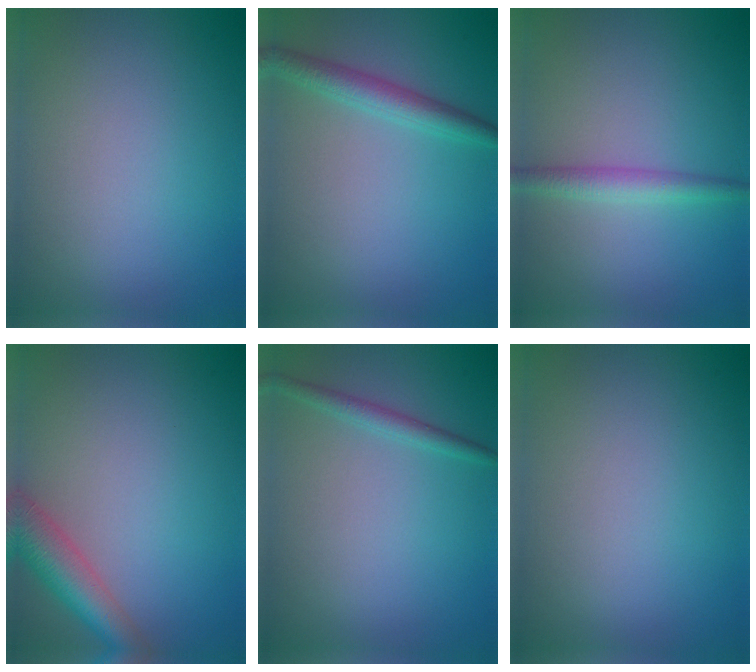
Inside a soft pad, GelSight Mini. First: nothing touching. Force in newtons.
{"total": 2.7, "press": 2.7, "slide": 0.1}
{"total": 2.2, "press": 2.2, "slide": 0.0}
{"total": 5.0, "press": 5.0, "slide": 0.3}
{"total": 1.4, "press": 1.4, "slide": 0.1}
{"total": 0.0}